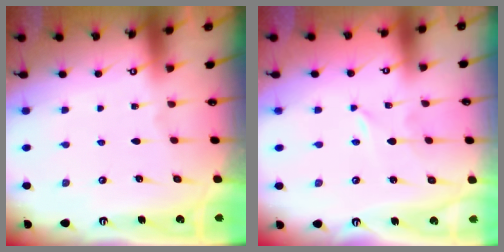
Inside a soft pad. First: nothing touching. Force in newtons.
{"total": 0.0}